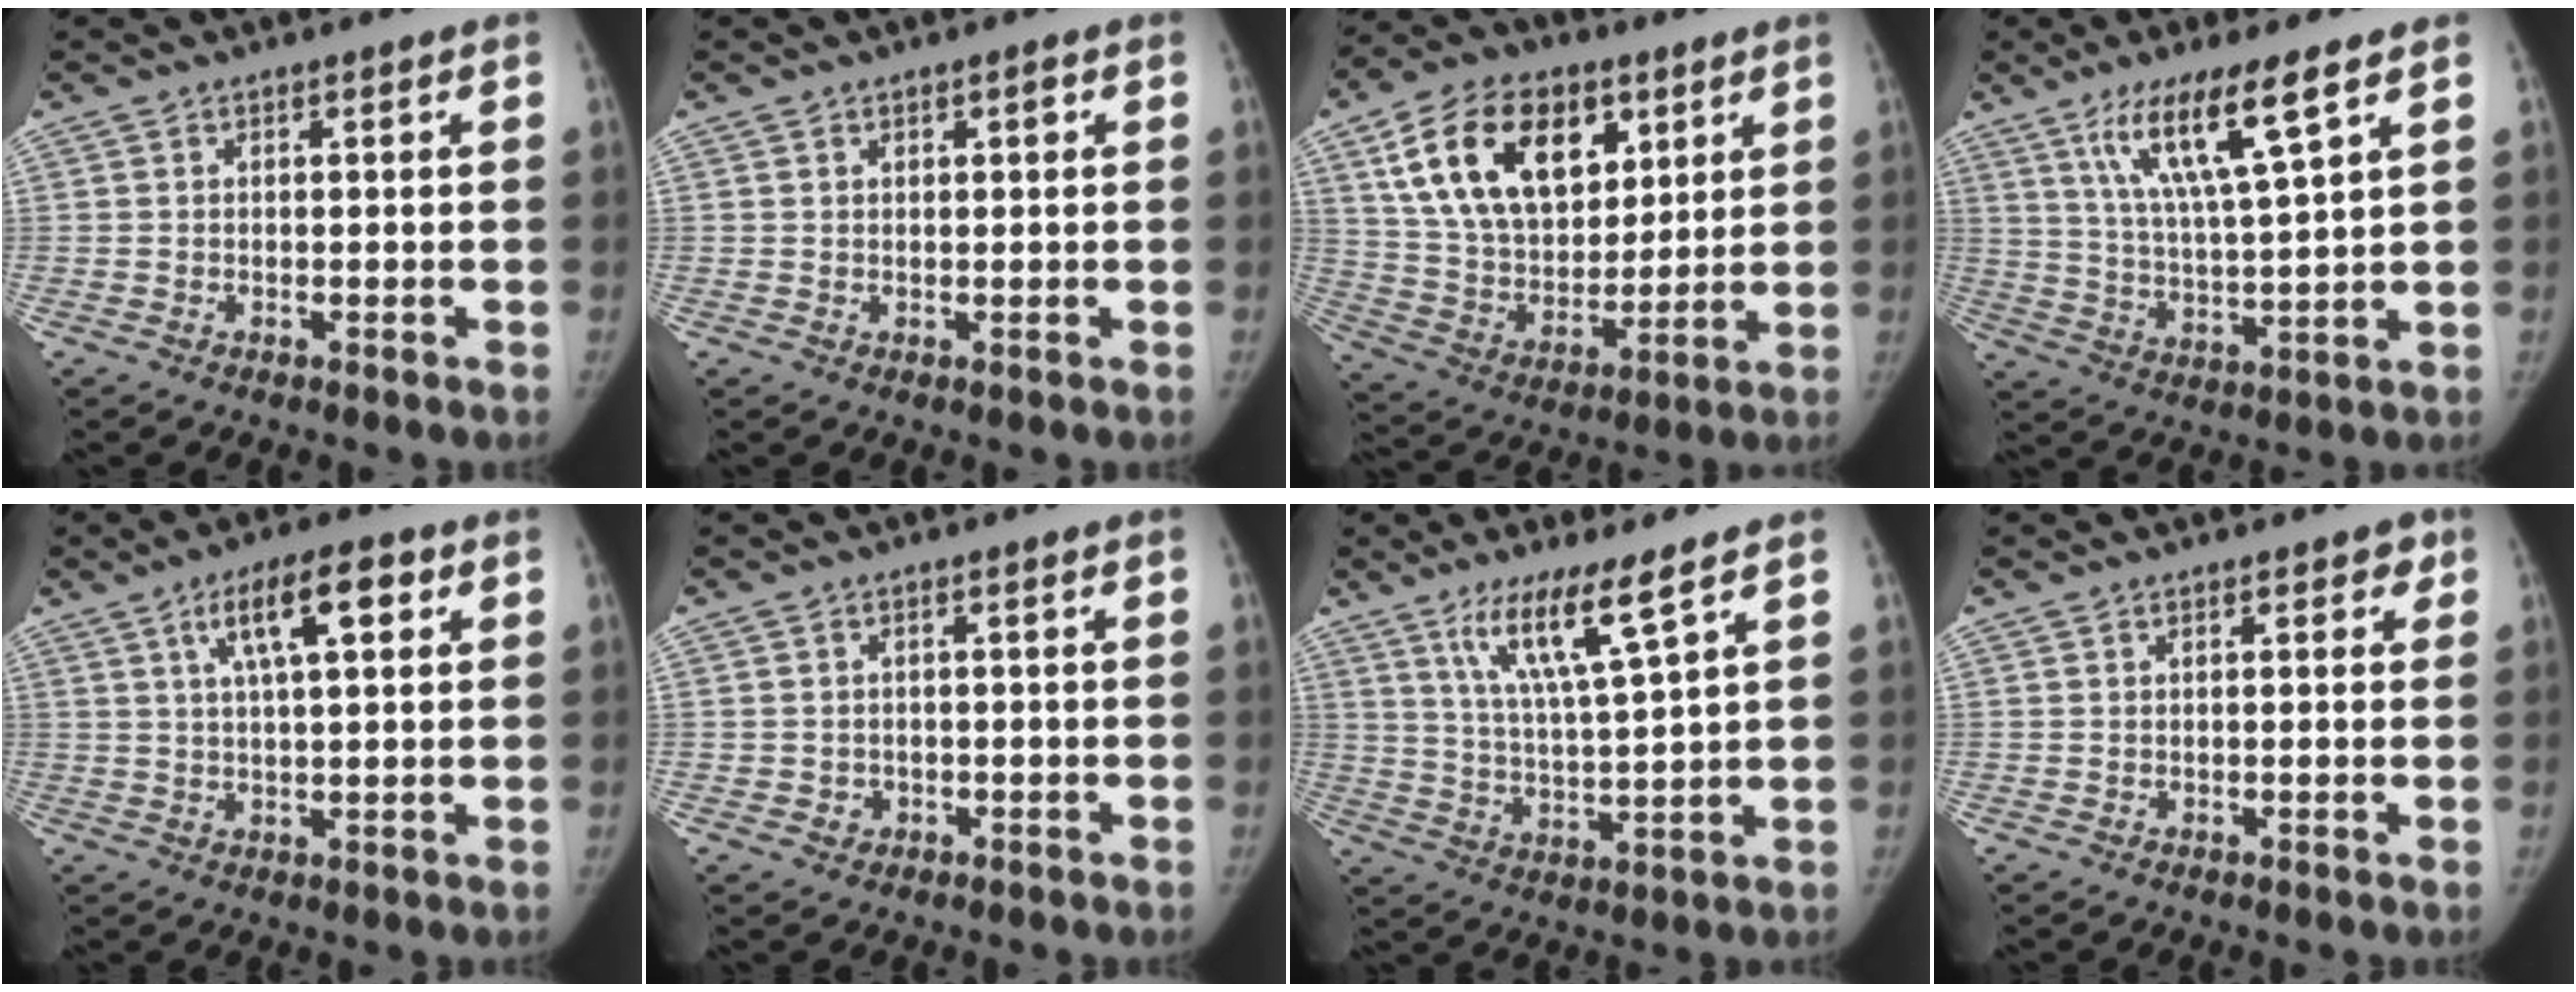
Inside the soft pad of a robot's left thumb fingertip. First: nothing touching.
{"total": 1.4, "force": [0.6, 0.7, 1.1], "torque": [-0.011, 0.000, 0.009]}
{"total": 22.5, "force": [9.6, 14.0, 14.6], "torque": [-0.224, -0.026, 0.172]}
{"total": 12.8, "force": [7.2, 1.5, 10.5], "torque": [-0.196, -0.031, 0.140]}
{"total": 9.5, "force": [3.9, 3.0, 8.2], "torque": [-0.125, 0.001, 0.065]}
{"total": 1.8, "force": [-0.6, 1.7, 0.3], "torque": [0.006, 0.006, -0.005]}
{"total": 10.3, "force": [6.4, 0.5, 8.1], "torque": [-0.151, -0.039, 0.126]}
{"total": 2.3, "force": [1.1, 1.2, 1.6], "torque": [-0.005, 0.000, 0.011]}